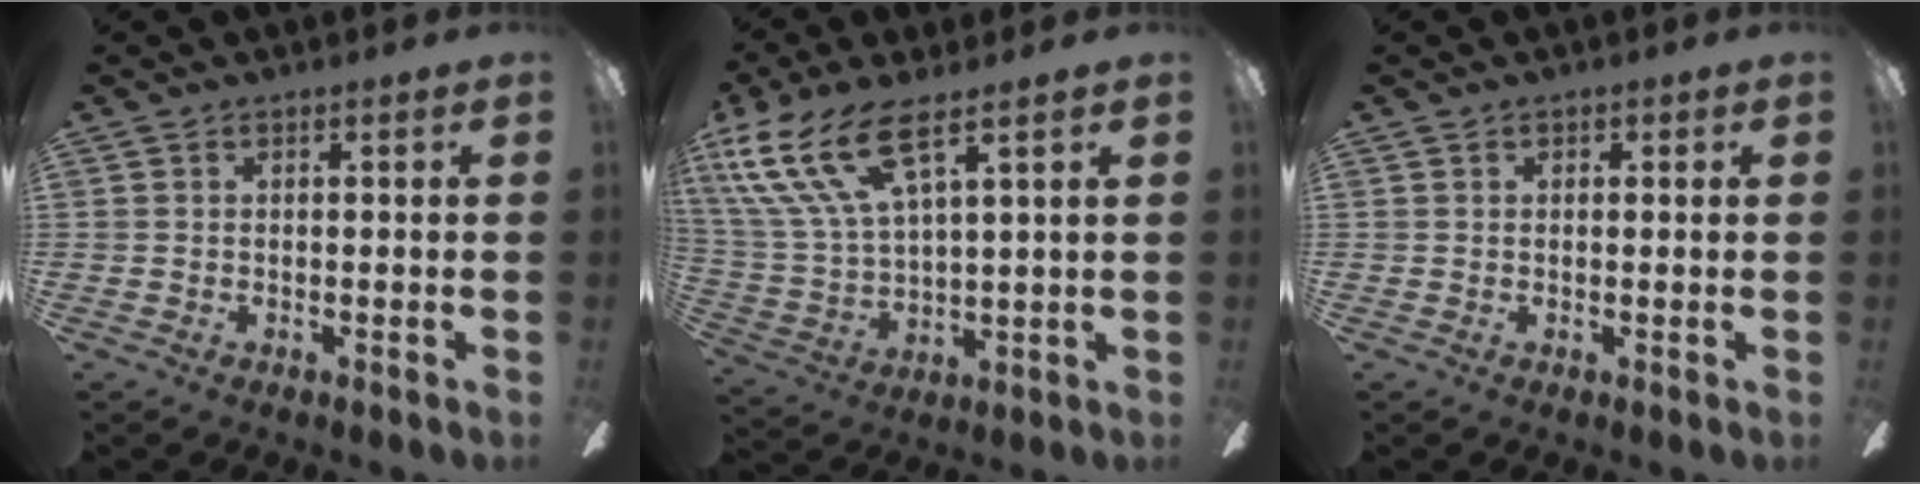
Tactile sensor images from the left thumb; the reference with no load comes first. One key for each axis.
{"total": 17.5, "fx": 10.4, "fy": 5.9, "fz": 12.7, "tx": -0.286, "ty": -0.048, "tz": 0.183}
{"total": 0.7, "fx": 0.3, "fy": 0.5, "fz": 0.2, "tx": -0.005, "ty": 0.005, "tz": 0.006}